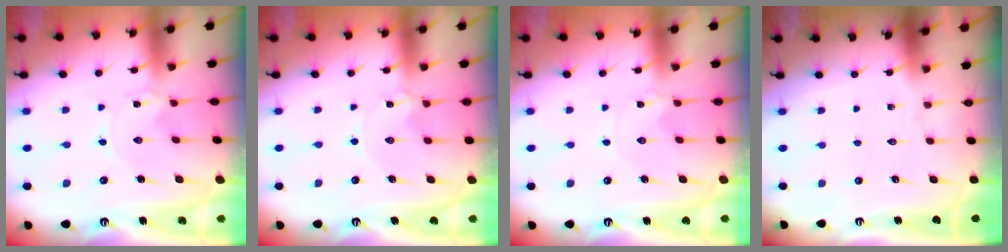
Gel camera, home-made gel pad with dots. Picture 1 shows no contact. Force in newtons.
{"total": 0.5, "press": 0.5, "slide": 0.1}
{"total": 0.0}
{"total": 0.0}